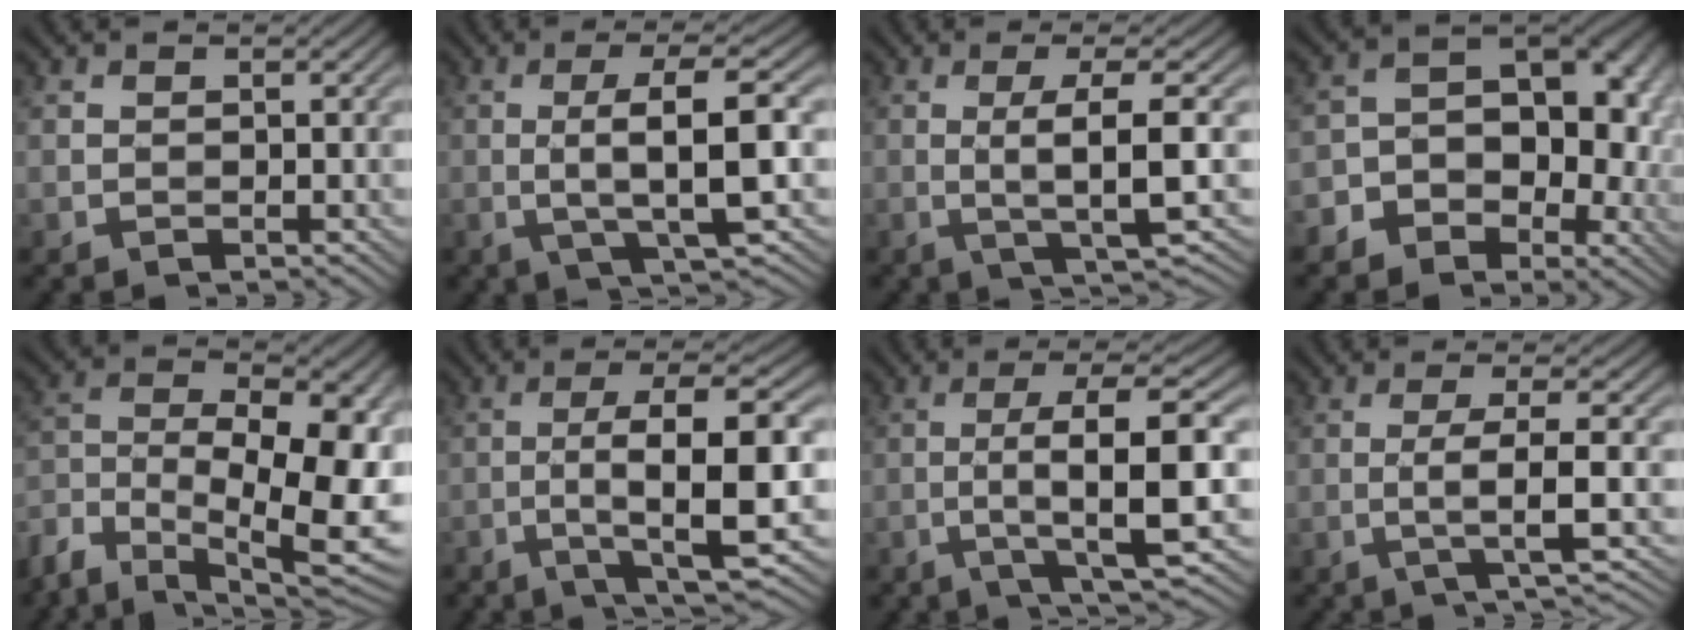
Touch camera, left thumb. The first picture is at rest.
{"total": 7.9, "force": [-0.4, 1.6, 7.7], "torque": [-0.130, 0.015, -0.011]}
{"total": 6.7, "force": [-0.1, 1.0, 6.6], "torque": [-0.114, 0.011, -0.003]}
{"total": 10.9, "force": [-3.2, 8.3, 6.3], "torque": [-0.063, -0.017, -0.056]}
{"total": 15.2, "force": [-7.1, 7.4, 11.2], "torque": [-0.208, -0.011, -0.129]}
{"total": 10.0, "force": [-2.6, 1.9, 9.4], "torque": [-0.141, 0.017, -0.051]}
{"total": 9.2, "force": [-1.9, 1.3, 8.9], "torque": [-0.139, 0.022, -0.041]}
{"total": 4.7, "force": [-1.1, 0.5, 4.5], "torque": [-0.070, 0.015, -0.037]}